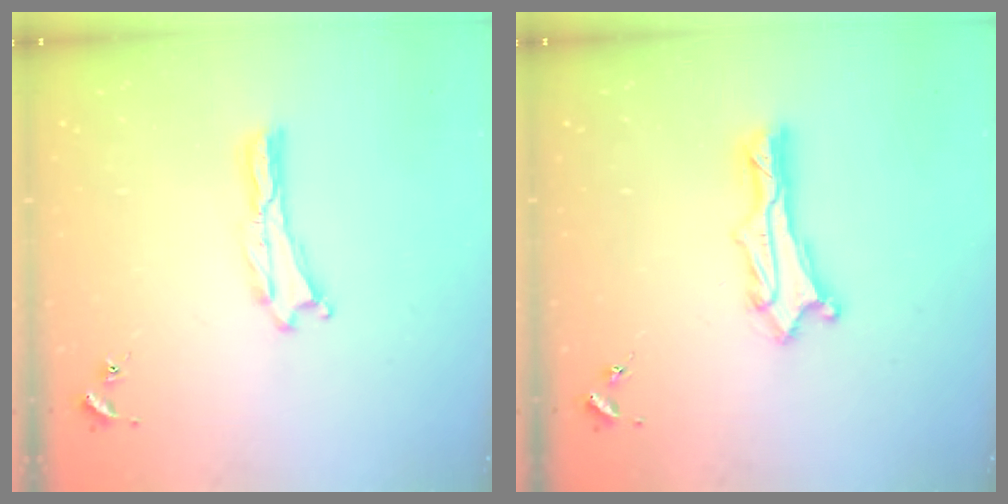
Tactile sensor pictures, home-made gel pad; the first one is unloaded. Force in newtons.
{"total": 2.4, "press": 2.4, "slide": 0.3}